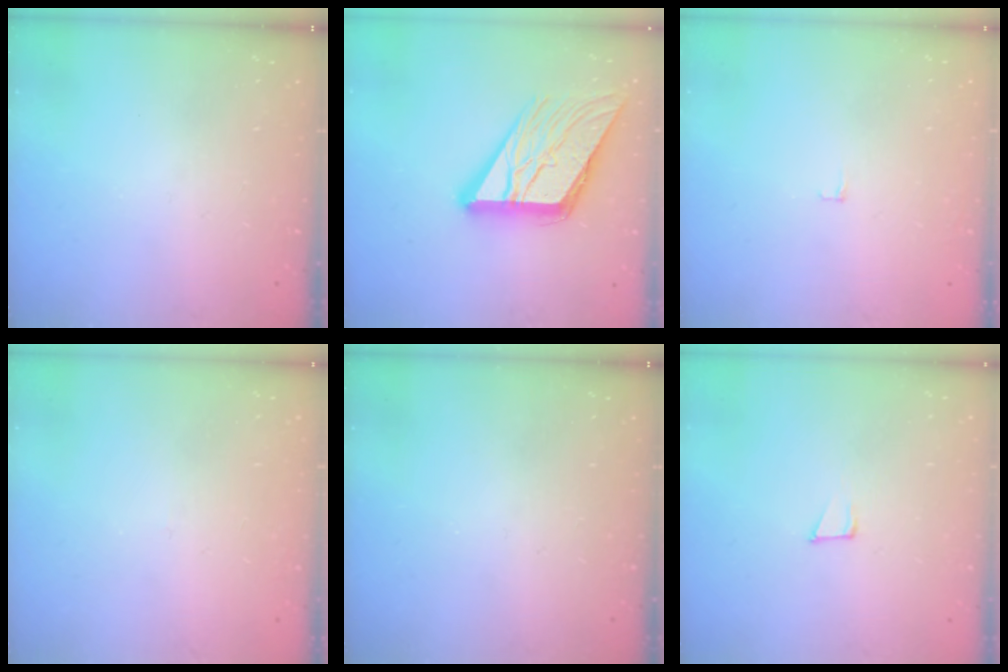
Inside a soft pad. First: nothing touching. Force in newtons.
{"total": 17.4, "press": 17.3, "slide": 1.3}
{"total": 2.4, "press": 2.4, "slide": 0.2}
{"total": 2.7, "press": 2.7, "slide": 0.3}
{"total": 0.0}
{"total": 7.0, "press": 6.8, "slide": 1.4}